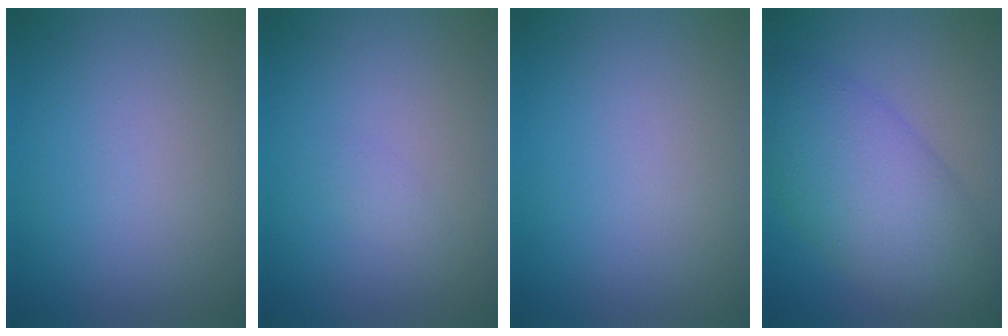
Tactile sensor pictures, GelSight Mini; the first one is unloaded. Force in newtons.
{"total": 0.7, "press": 0.7, "slide": 0.1}
{"total": 0.0}
{"total": 8.2, "press": 8.2, "slide": 0.2}